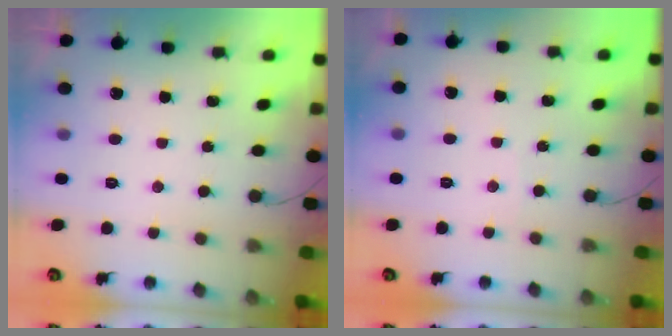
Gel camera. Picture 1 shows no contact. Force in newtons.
{"total": 2.3, "press": 2.2, "slide": 0.3}